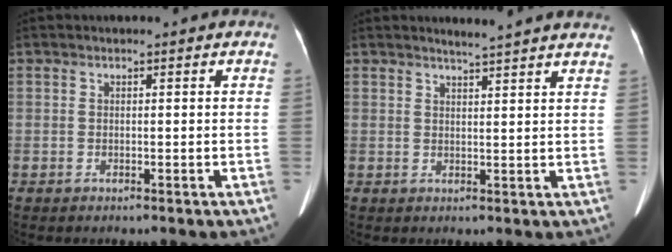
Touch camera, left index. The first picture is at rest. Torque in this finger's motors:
{"motor_torque": [0.27, -0.49, 0.01, 0.03]}